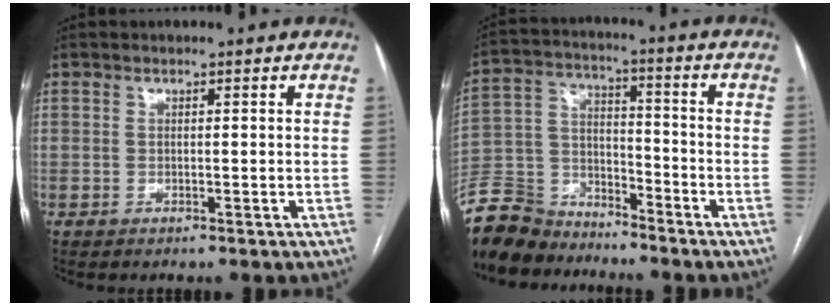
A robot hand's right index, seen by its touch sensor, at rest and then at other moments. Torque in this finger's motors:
{"motor_torque": [0.81, -1.33, -0.39, -0.21]}